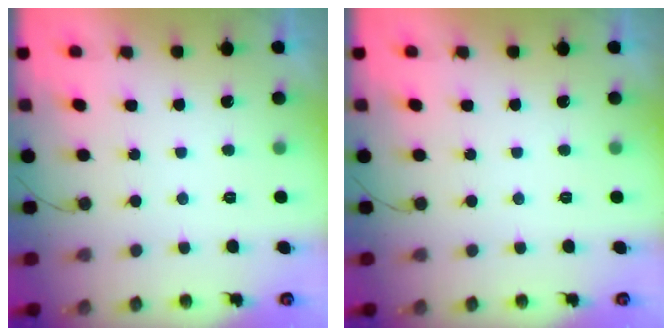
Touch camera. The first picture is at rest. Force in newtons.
{"total": 0.0}